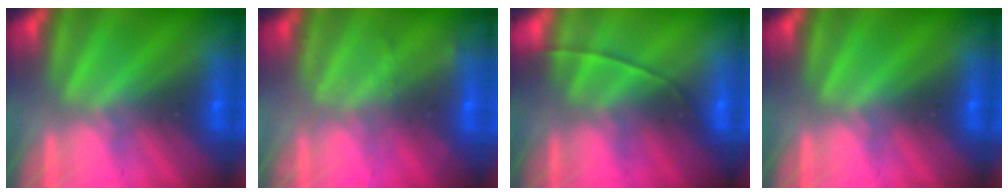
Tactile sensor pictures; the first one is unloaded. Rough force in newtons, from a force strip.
{"total": 2.3}
{"total": 1.9}
{"total": 0.0}